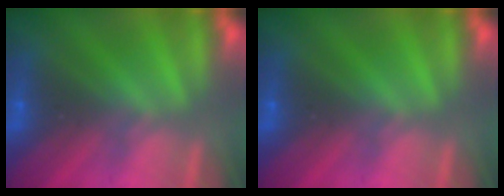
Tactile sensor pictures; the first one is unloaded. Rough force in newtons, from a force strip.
{"total": 0.0}